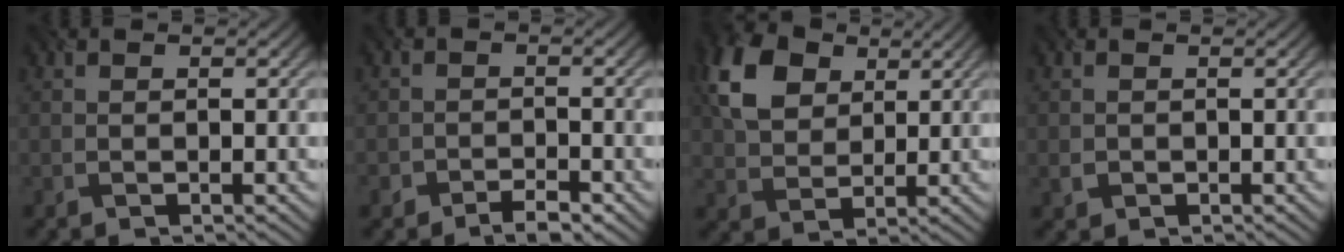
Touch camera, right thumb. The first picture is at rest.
{"total": 2.6, "force": [-2.0, 1.4, 0.8], "torque": [-0.007, -0.003, -0.040]}
{"total": 9.1, "force": [3.9, 6.4, 5.2], "torque": [-0.143, 0.014, 0.069]}
{"total": 0.8, "force": [0.0, 0.8, -0.1], "torque": [0.001, -0.008, -0.005]}